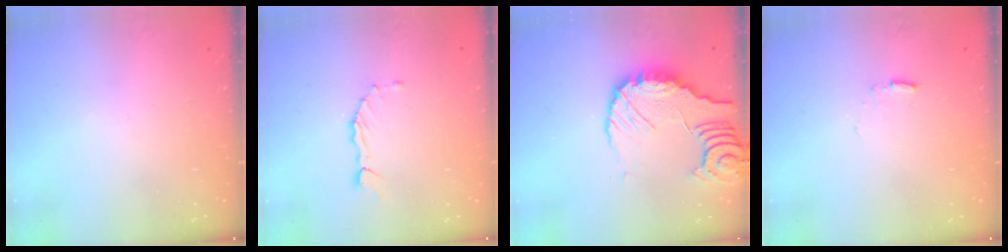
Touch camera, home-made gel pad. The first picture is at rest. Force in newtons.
{"total": 2.1, "press": 2.0, "slide": 0.3}
{"total": 10.5, "press": 10.4, "slide": 1.1}
{"total": 5.8, "press": 5.8, "slide": 0.4}